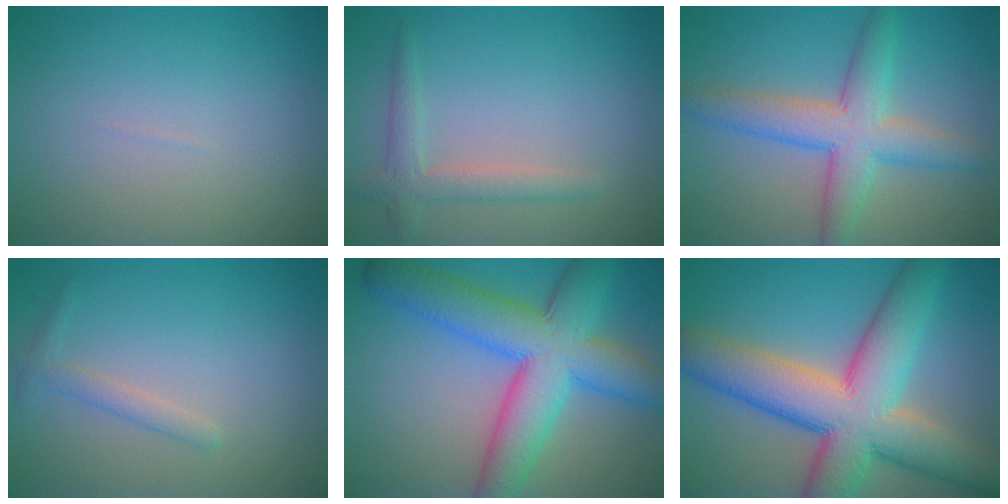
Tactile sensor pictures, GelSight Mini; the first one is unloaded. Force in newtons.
{"total": 2.5, "press": 2.5, "slide": 0.3}
{"total": 6.0, "press": 6.0, "slide": 0.1}
{"total": 1.5, "press": 1.5, "slide": 0.1}
{"total": 10.2, "press": 10.2, "slide": 0.2}
{"total": 12.3, "press": 12.3, "slide": 0.6}